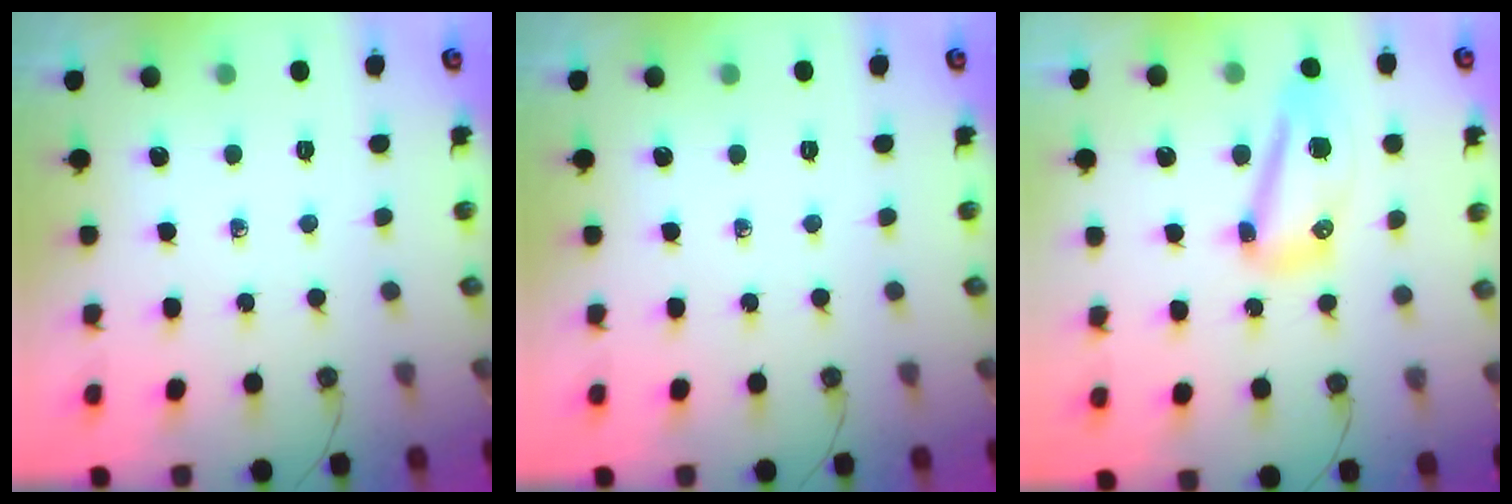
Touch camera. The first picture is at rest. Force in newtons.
{"total": 0.0}
{"total": 14.1, "press": 14.0, "slide": 1.1}